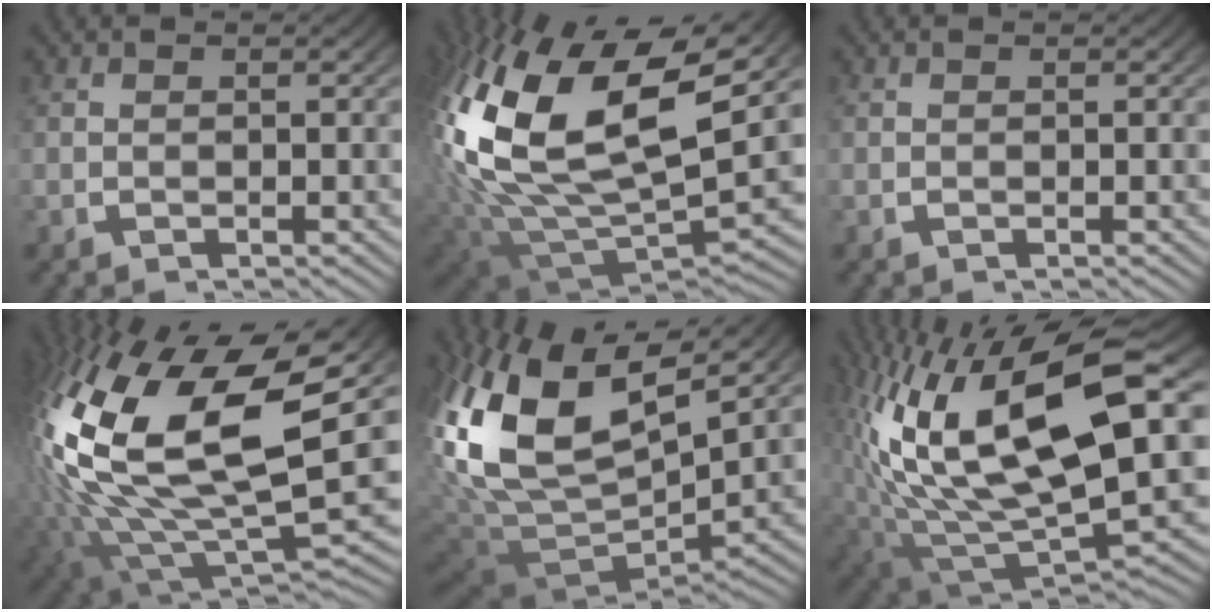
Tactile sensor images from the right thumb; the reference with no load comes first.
{"total": 22.1, "force": [1.3, 14.1, 17.0], "torque": [-0.400, -0.066, 0.056]}
{"total": 0.0}
{"total": 22.7, "force": [-0.2, 13.2, 18.4], "torque": [-0.395, -0.066, 0.042]}
{"total": 16.7, "force": [1.4, 9.7, 13.5], "torque": [-0.323, -0.056, 0.056]}
{"total": 18.1, "force": [-0.9, 10.3, 14.9], "torque": [-0.321, -0.057, 0.020]}